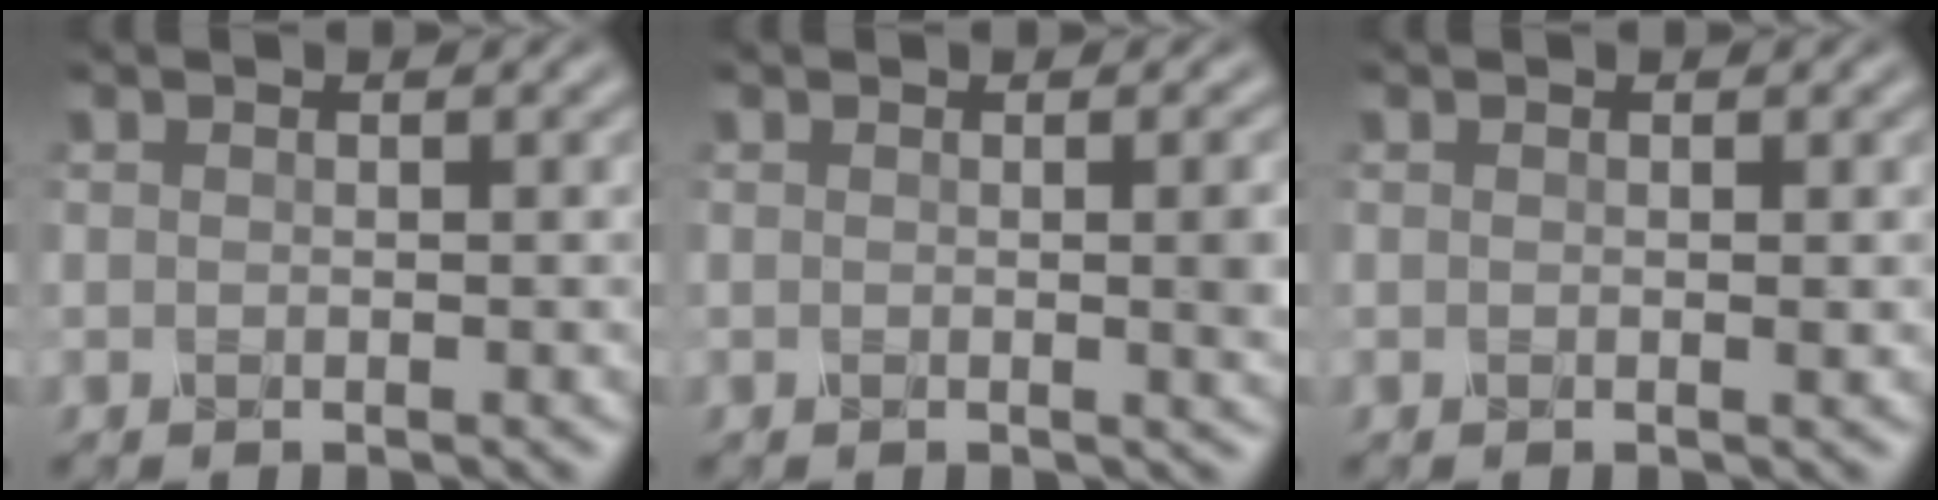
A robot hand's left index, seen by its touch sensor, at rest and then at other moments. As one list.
[{"total": 2.0, "force": [0.2, 0.4, 2.0], "torque": [-0.027, -0.003, 0.003]}, {"total": 0.0}]